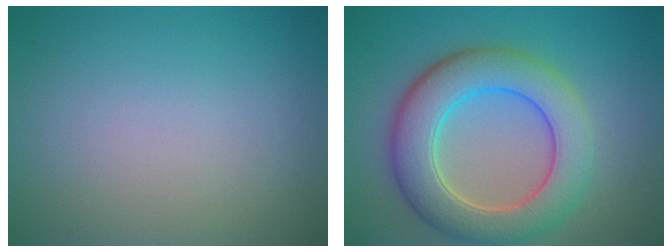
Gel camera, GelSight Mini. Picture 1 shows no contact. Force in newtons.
{"total": 7.9, "press": 7.9, "slide": 0.6}